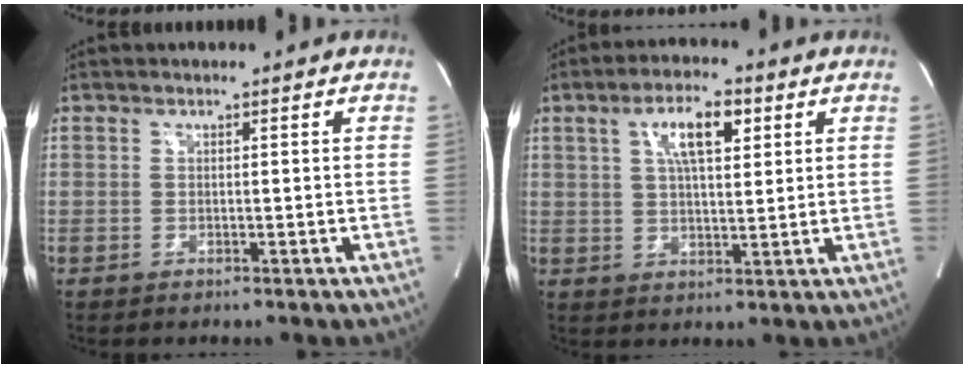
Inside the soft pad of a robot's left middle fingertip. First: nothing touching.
{"total": 8.0, "force": [3.2, 2.3, 6.9], "torque": [-0.127, 0.011, 0.056]}